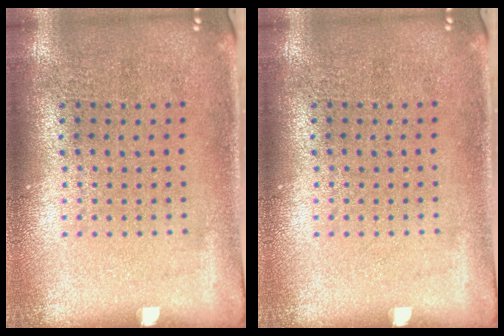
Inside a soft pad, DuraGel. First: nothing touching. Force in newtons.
{"total": 0.0}